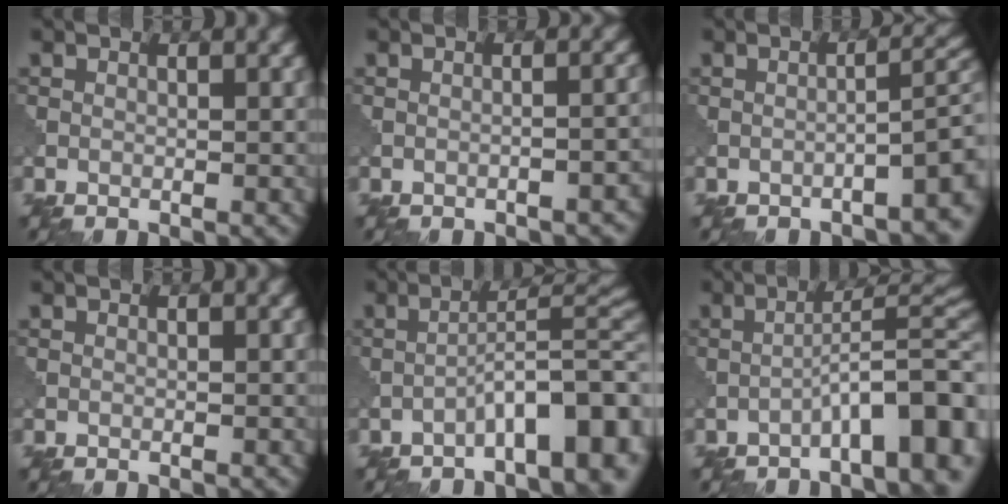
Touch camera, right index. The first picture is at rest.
{"total": 2.9, "force": [-1.7, 1.1, 2.0], "torque": [-0.009, 0.007, -0.020]}
{"total": 5.6, "force": [-3.0, 1.6, 4.4], "torque": [-0.041, 0.015, -0.042]}
{"total": 0.0}
{"total": 8.6, "force": [-4.4, 2.1, 7.1], "torque": [-0.099, 0.015, -0.069]}
{"total": 8.7, "force": [-4.1, 1.9, 7.4], "torque": [-0.099, 0.021, -0.063]}